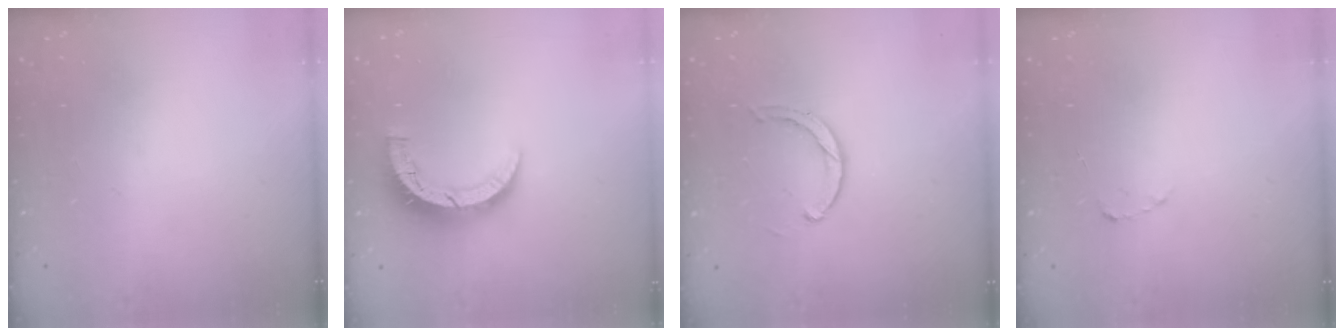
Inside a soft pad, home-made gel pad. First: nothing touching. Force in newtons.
{"total": 8.0, "press": 7.9, "slide": 0.6}
{"total": 3.6, "press": 3.6, "slide": 0.6}
{"total": 1.8, "press": 1.7, "slide": 0.3}